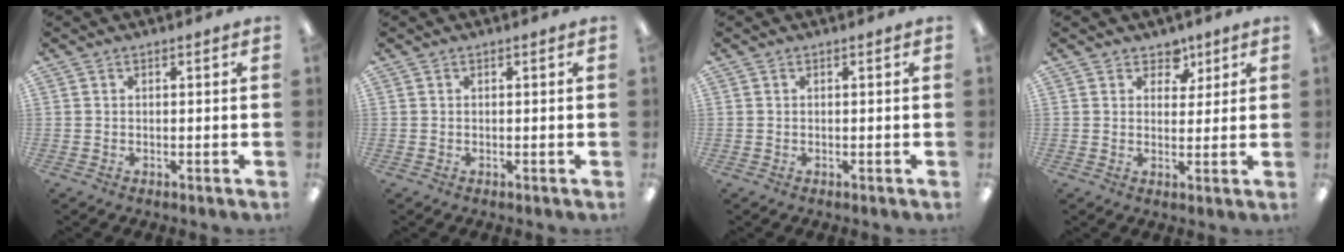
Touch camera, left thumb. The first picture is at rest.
{"total": 0.0}
{"total": 0.0}
{"total": 5.2, "force": [3.2, 3.8, 1.5], "torque": [-0.002, -0.017, 0.053]}